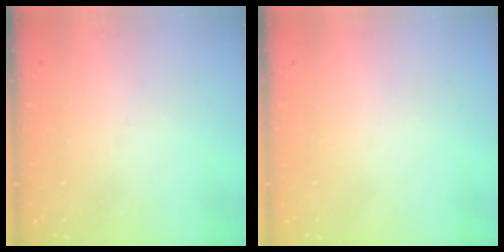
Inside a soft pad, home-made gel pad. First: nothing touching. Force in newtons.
{"total": 1.5, "press": 1.5, "slide": 0.1}